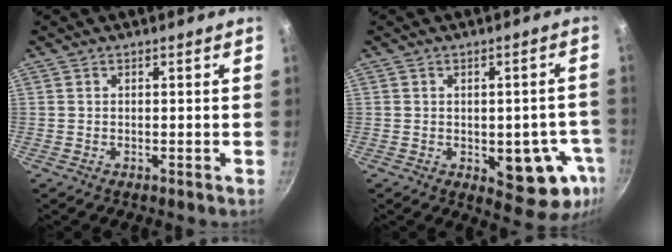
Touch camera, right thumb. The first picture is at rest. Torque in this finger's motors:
{"motor_torque": [1.27, 1.06, -0.04, -0.02, 0.20]}